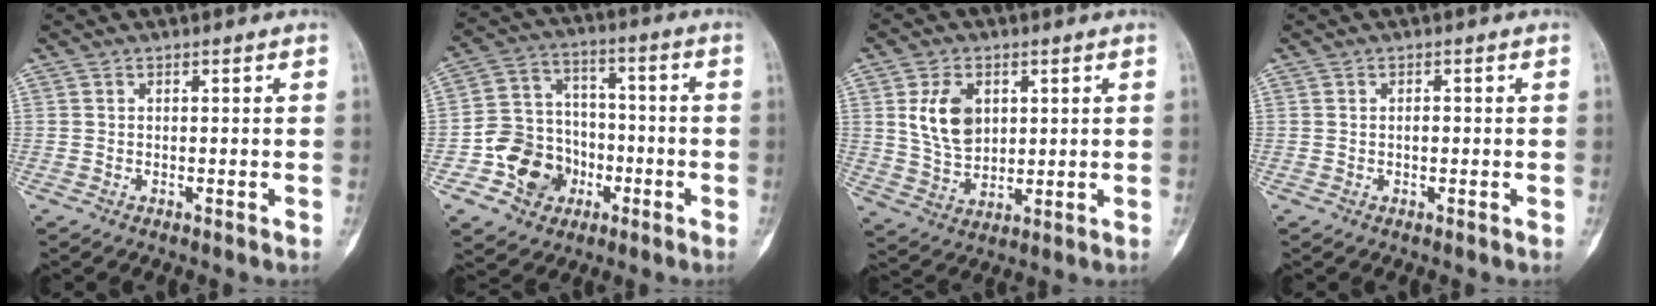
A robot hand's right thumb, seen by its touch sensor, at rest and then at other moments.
{"total": 12.5, "force": [-4.7, 10.7, 4.5], "torque": [-0.037, 0.051, -0.077]}
{"total": 9.4, "force": [2.6, 6.4, 6.3], "torque": [-0.096, -0.016, 0.057]}
{"total": 1.1, "force": [0.0, 0.6, 0.9], "torque": [-0.013, 0.002, 0.000]}